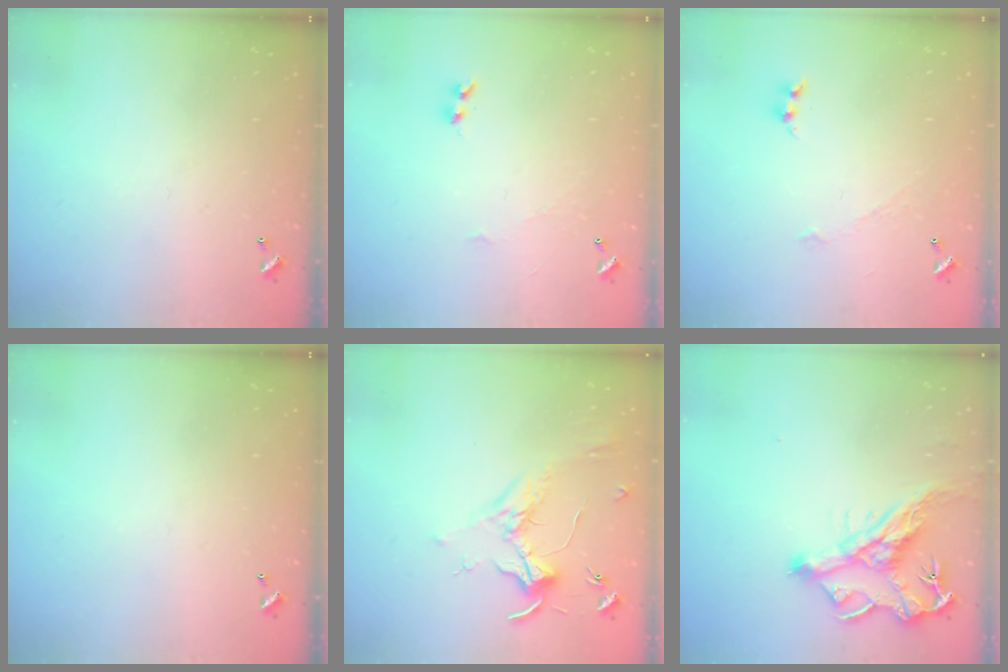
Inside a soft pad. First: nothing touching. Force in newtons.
{"total": 1.9, "press": 1.8, "slide": 0.5}
{"total": 1.9, "press": 1.8, "slide": 0.4}
{"total": 0.0}
{"total": 1.7, "press": 1.6, "slide": 0.7}
{"total": 10.3, "press": 10.2, "slide": 1.7}